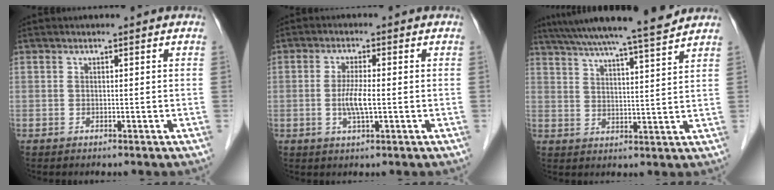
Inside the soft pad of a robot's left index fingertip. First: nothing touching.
{"total": 4.1, "force": [-0.6, 0.5, 4.0], "torque": [-0.082, -0.005, -0.012]}
{"total": 16.0, "force": [14.3, -0.7, 7.0], "torque": [-0.124, 0.005, 0.208]}